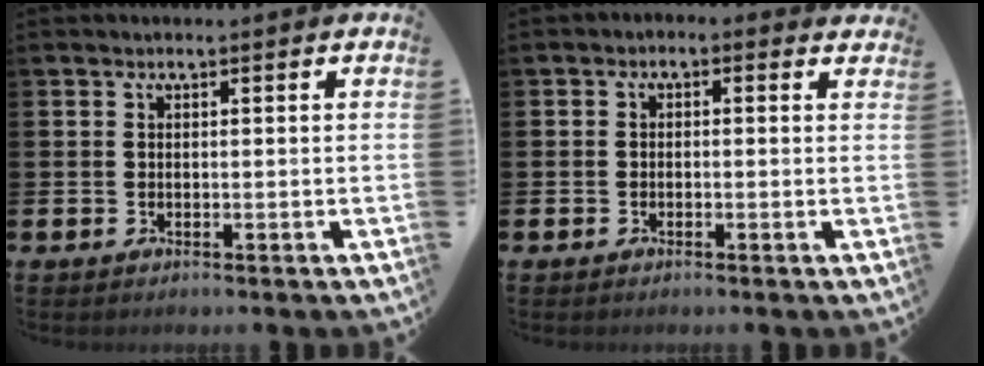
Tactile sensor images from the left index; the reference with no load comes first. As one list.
[{"total": 0.8, "force": [-0.6, 0.4, 0.2], "torque": [-0.008, 0.004, -0.014]}]